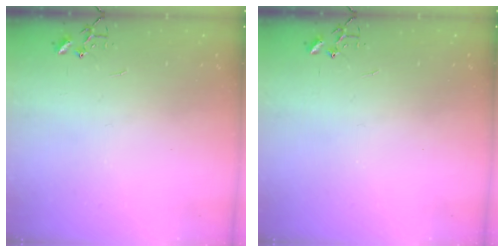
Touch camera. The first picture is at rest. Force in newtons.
{"total": 0.0}